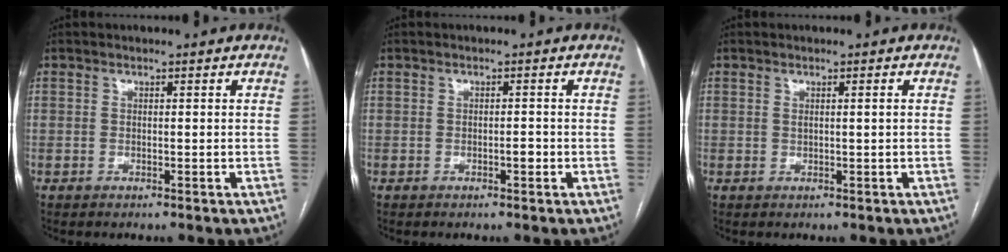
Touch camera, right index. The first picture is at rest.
{"total": 1.6, "force": [-0.6, 0.4, 1.4], "torque": [-0.021, 0.002, -0.011]}
{"total": 0.9, "force": [0.2, -0.1, 0.8], "torque": [-0.017, 0.001, 0.004]}